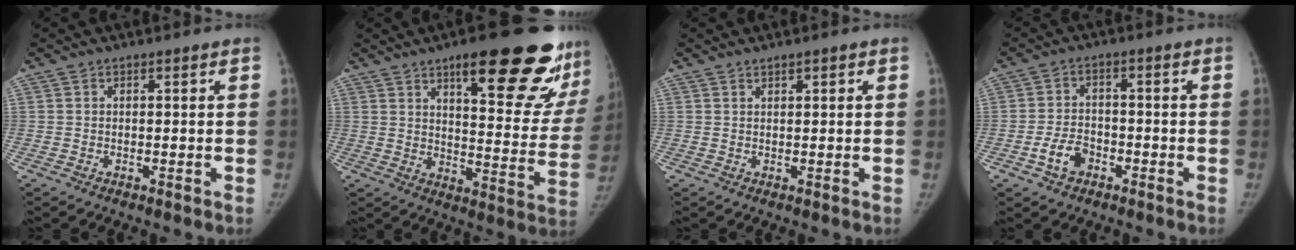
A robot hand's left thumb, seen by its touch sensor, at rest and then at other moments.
{"total": 25.0, "force": [15.2, 6.9, 18.5], "torque": [-0.207, -0.071, 0.206]}
{"total": 1.3, "force": [0.9, 0.4, 0.9], "torque": [-0.011, -0.003, 0.013]}
{"total": 5.2, "force": [-2.6, 3.5, 2.9], "torque": [-0.045, 0.023, -0.046]}